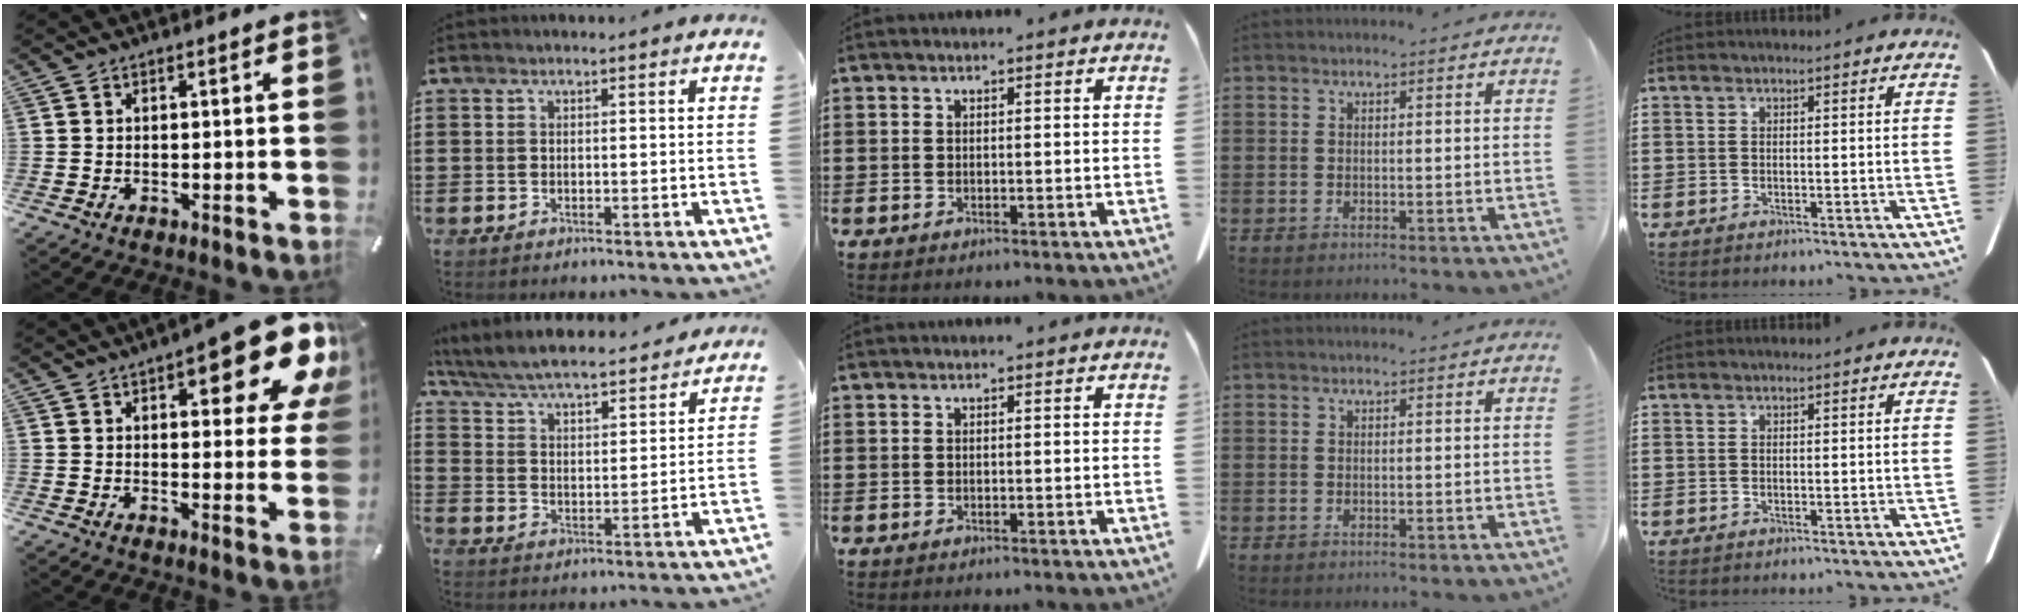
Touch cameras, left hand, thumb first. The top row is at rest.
{"thumb": {"total": 17.9, "force": [9.7, 6.6, 13.5], "torque": [-0.172, -0.059, 0.153]}, "index": {"total": 6.0, "force": [5.8, 0.2, 1.6], "torque": [-0.058, -0.040, 0.096]}}